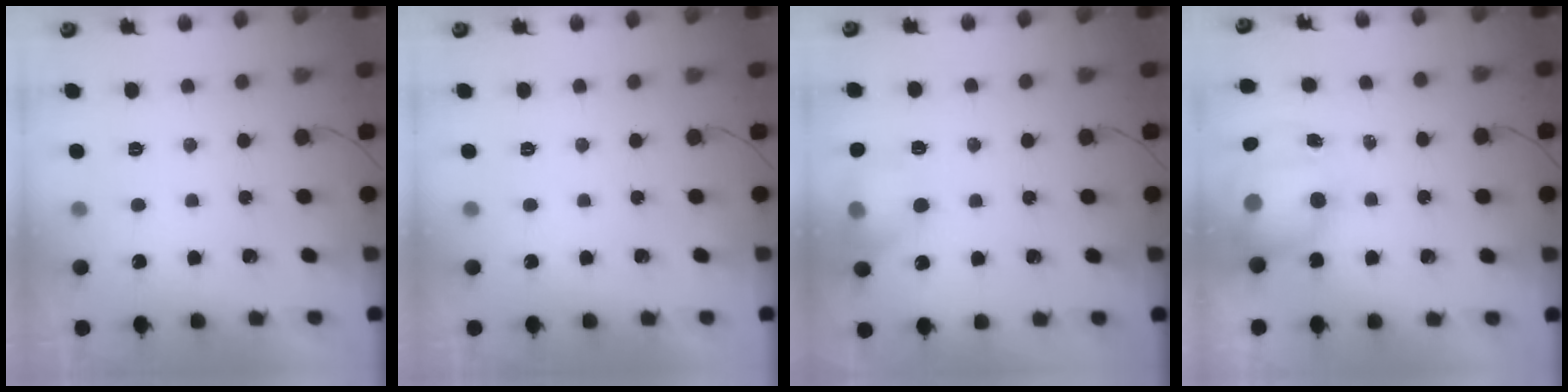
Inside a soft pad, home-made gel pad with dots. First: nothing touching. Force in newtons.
{"total": 0.0}
{"total": 12.4, "press": 12.2, "slide": 1.6}
{"total": 11.8, "press": 11.4, "slide": 2.9}